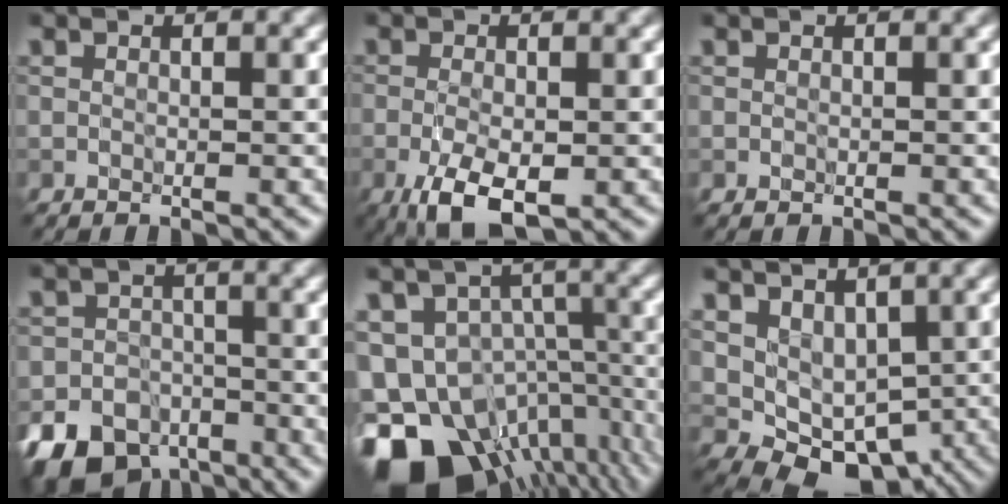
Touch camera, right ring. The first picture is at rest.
{"total": 5.1, "force": [-2.0, 2.2, 4.1], "torque": [-0.087, -0.012, -0.035]}
{"total": 0.0}
{"total": 10.5, "force": [-7.2, 6.9, 3.3], "torque": [-0.054, -0.030, -0.117]}
{"total": 17.3, "force": [-8.3, 11.8, 9.6], "torque": [-0.181, -0.017, -0.092]}
{"total": 5.9, "force": [0.2, 4.5, 3.7], "torque": [-0.053, -0.018, 0.018]}